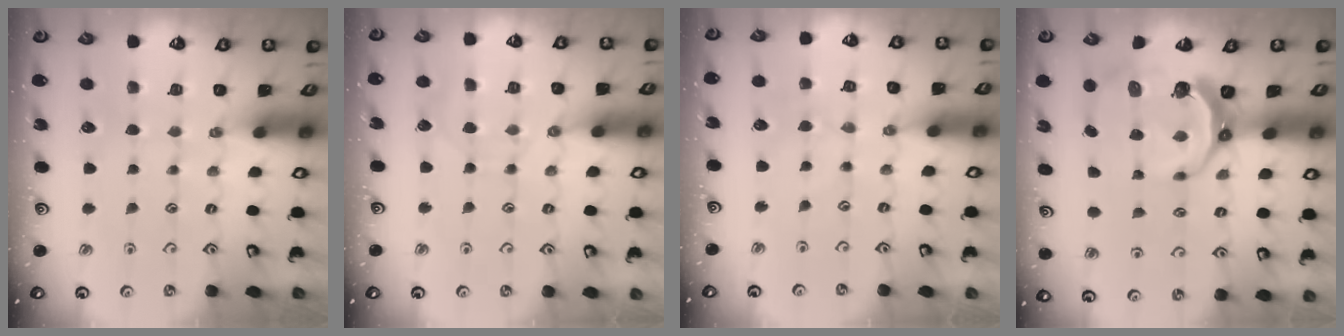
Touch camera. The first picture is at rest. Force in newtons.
{"total": 3.0, "press": 2.9, "slide": 0.4}
{"total": 0.0}
{"total": 8.4, "press": 7.3, "slide": 4.2}